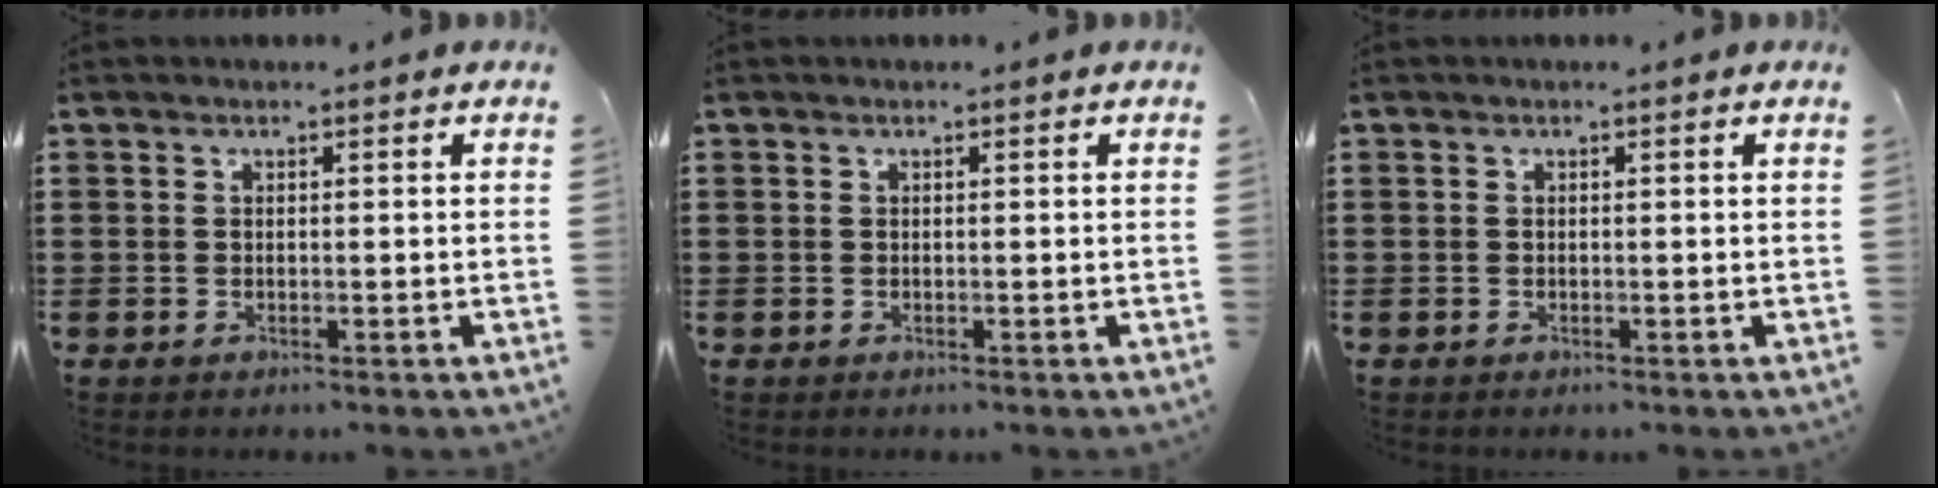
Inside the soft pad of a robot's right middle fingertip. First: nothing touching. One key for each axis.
{"total": 0.0}
{"total": 0.0}